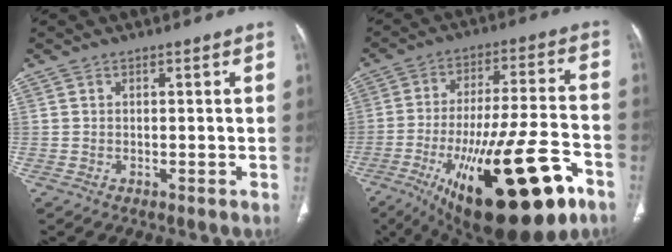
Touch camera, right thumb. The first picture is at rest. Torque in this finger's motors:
{"motor_torque": [2.25, 2.54, 2.23, -0.54, 0.76]}